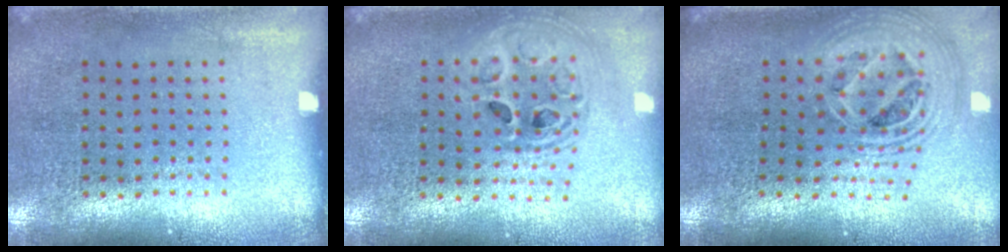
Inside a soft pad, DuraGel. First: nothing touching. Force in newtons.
{"total": 2.0, "press": 1.6, "slide": 1.2}
{"total": 2.4, "press": 1.8, "slide": 1.6}